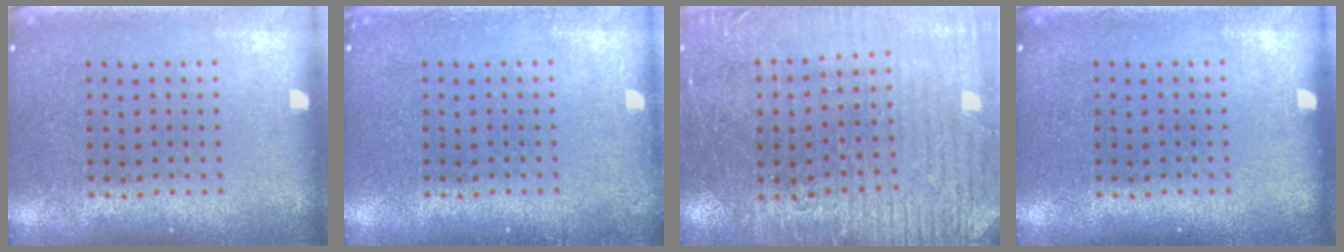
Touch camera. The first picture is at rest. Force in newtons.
{"total": 0.6, "press": 0.6, "slide": 0.1}
{"total": 3.1, "press": 3.0, "slide": 1.0}
{"total": 0.0}